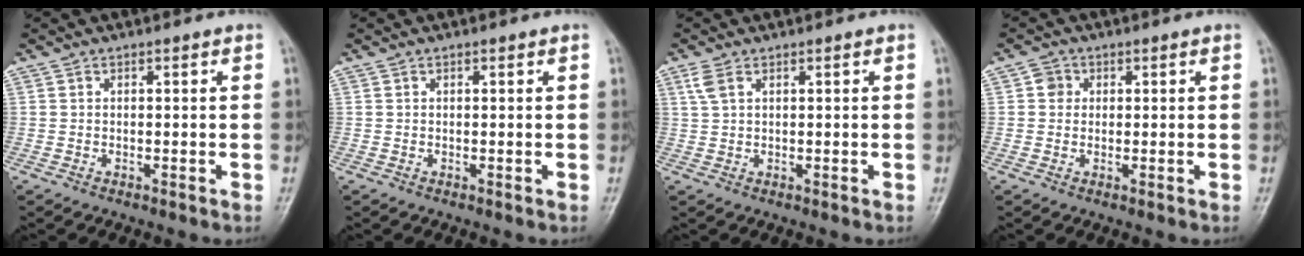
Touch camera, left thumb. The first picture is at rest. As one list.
[{"total": 0.0}, {"total": 2.4, "force": [1.2, 1.2, 1.7], "torque": [-0.044, 0.011, 0.032]}, {"total": 2.2, "force": [0.4, 2.1, 0.7], "torque": [0.002, 0.003, 0.000]}]